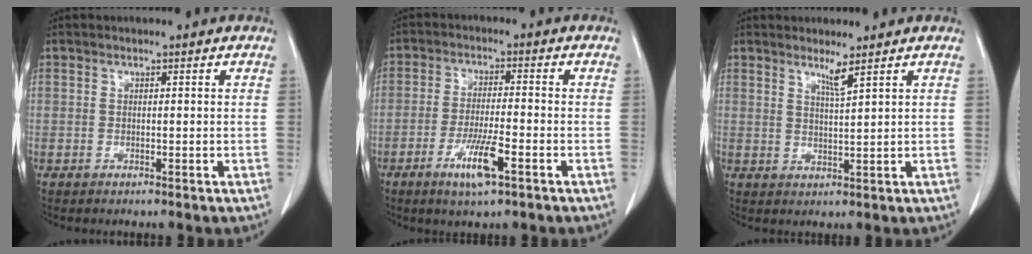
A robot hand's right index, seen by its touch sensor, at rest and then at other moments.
{"total": 6.9, "force": [-3.5, 0.7, 5.9], "torque": [-0.113, -0.011, -0.060]}
{"total": 2.4, "force": [1.8, -0.7, 1.5], "torque": [-0.028, -0.013, 0.036]}